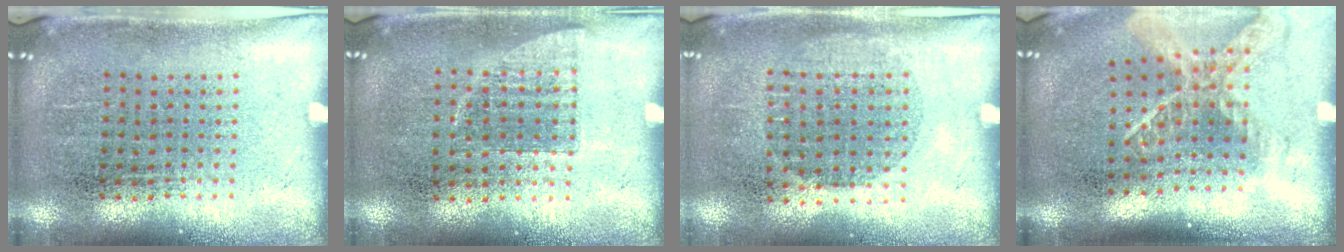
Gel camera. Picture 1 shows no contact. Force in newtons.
{"total": 0.8, "press": 0.7, "slide": 0.3}
{"total": 1.0, "press": 0.9, "slide": 0.3}
{"total": 1.8, "press": 1.3, "slide": 1.3}